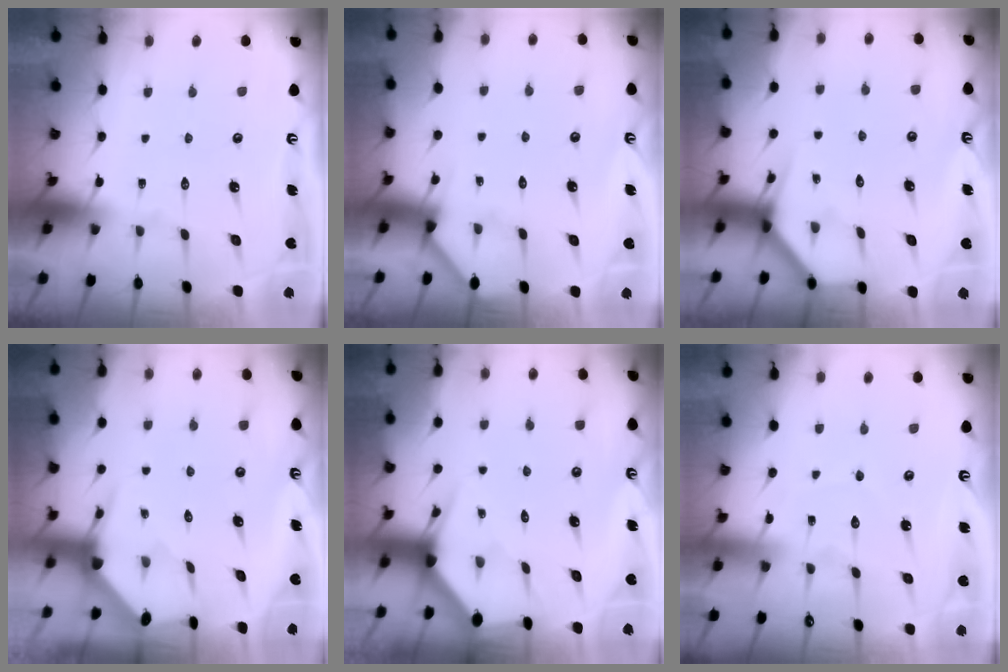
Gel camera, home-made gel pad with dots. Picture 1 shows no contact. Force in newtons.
{"total": 2.6, "press": 2.6, "slide": 0.1}
{"total": 3.9, "press": 3.9, "slide": 0.3}
{"total": 3.4, "press": 3.4, "slide": 0.3}
{"total": 2.6, "press": 2.6, "slide": 0.1}
{"total": 3.5, "press": 3.4, "slide": 0.3}